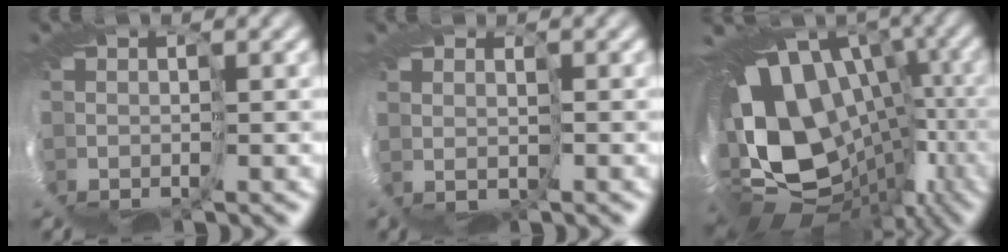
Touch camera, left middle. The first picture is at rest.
{"total": 2.2, "force": [2.1, -0.3, -0.7], "torque": [0.015, 0.001, 0.041]}
{"total": 16.1, "force": [2.1, 10.8, 11.8], "torque": [-0.206, -0.021, 0.053]}